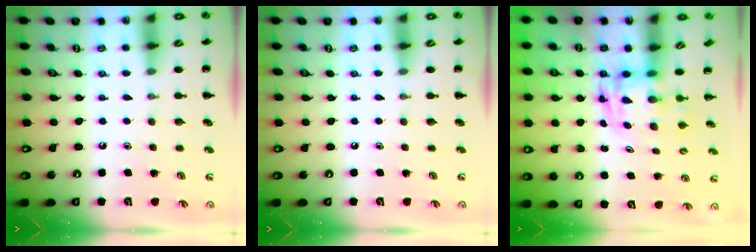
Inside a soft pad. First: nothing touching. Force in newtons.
{"total": 0.0}
{"total": 3.5, "press": 3.4, "slide": 0.6}